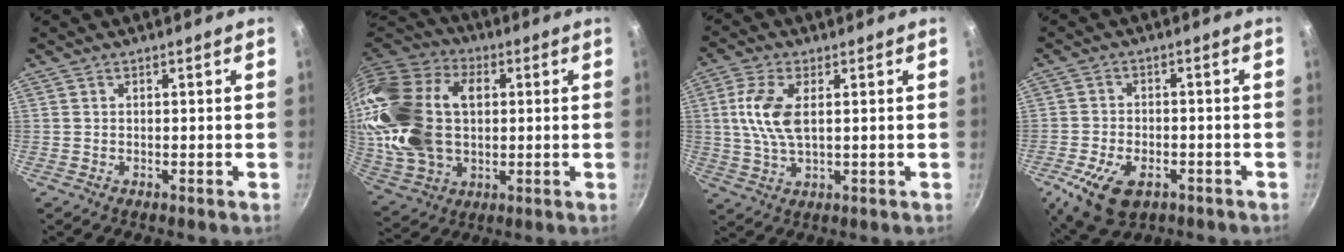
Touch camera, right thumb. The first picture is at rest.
{"total": 25.0, "force": [3.4, 16.8, 18.2], "torque": [-0.344, 0.014, 0.069]}
{"total": 8.7, "force": [1.4, 4.3, 7.5], "torque": [-0.152, 0.003, 0.027]}
{"total": 10.7, "force": [-4.6, 6.3, 7.3], "torque": [-0.129, 0.008, -0.074]}